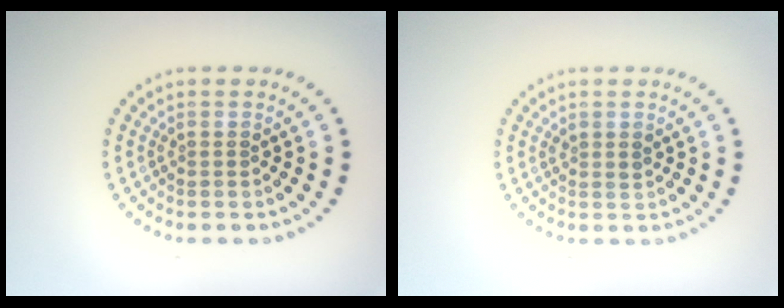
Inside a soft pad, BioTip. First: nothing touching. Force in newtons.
{"total": 0.9, "press": 0.9, "slide": 0.3}